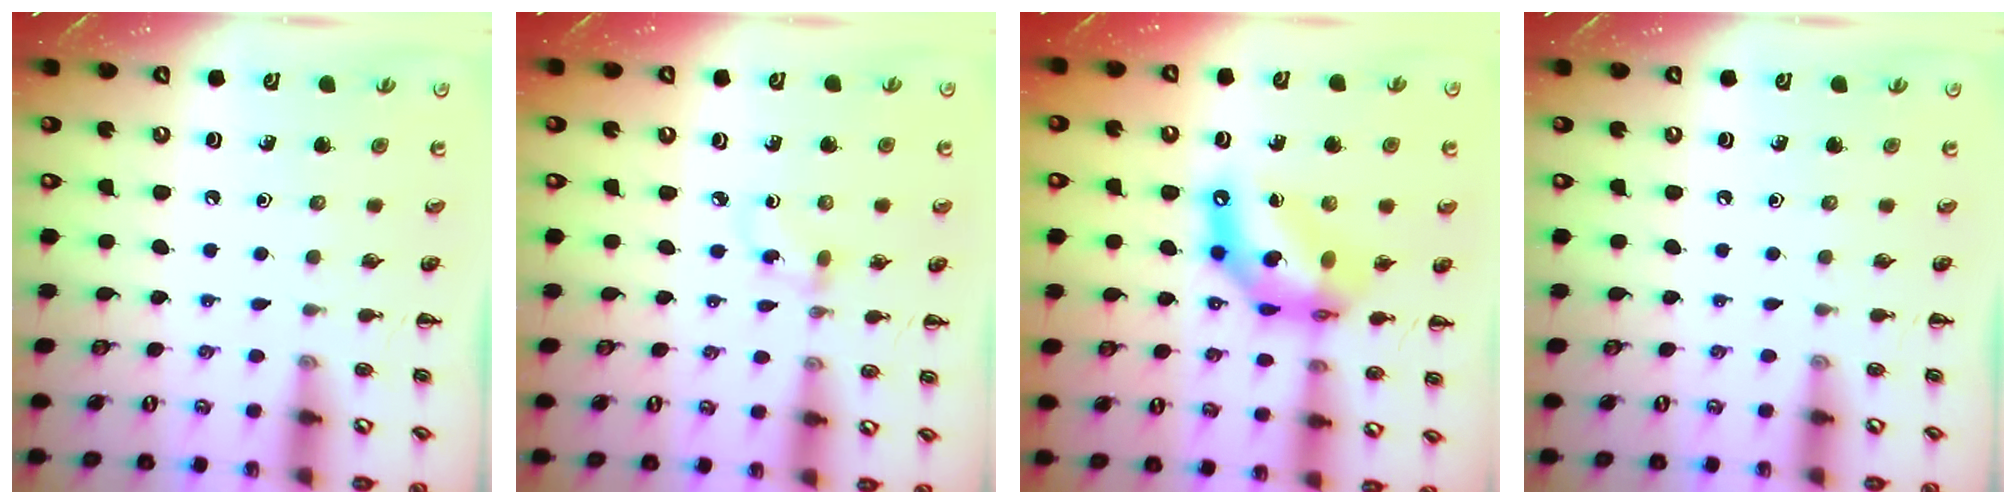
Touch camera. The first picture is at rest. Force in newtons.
{"total": 2.8, "press": 2.5, "slide": 1.2}
{"total": 12.7, "press": 12.2, "slide": 3.5}
{"total": 0.0}